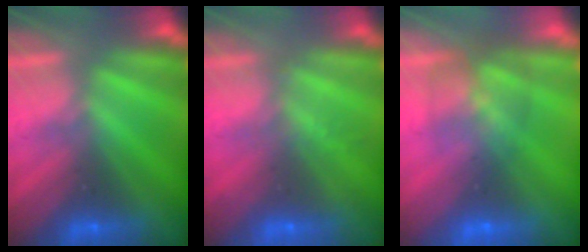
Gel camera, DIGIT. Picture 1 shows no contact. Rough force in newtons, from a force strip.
{"total": 2.0}
{"total": 6.9}